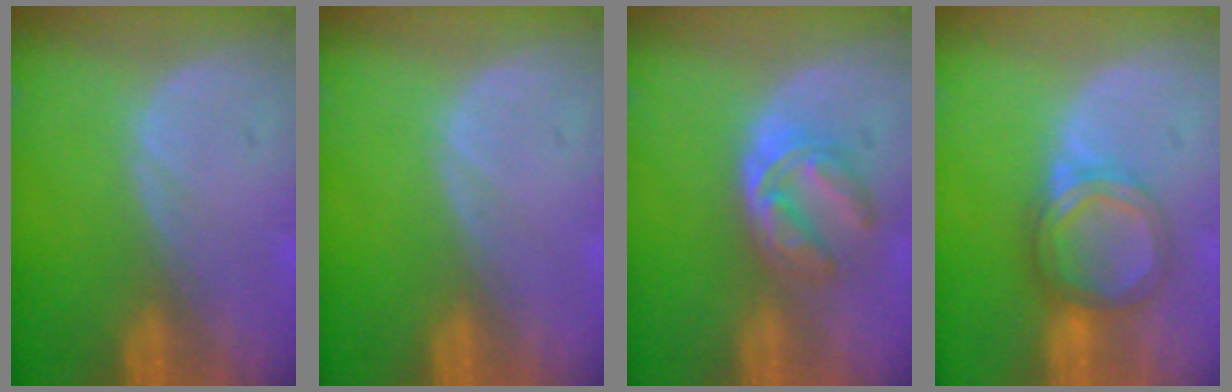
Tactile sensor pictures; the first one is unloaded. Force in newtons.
{"total": 0.0}
{"total": 6.1, "press": 5.2, "slide": 3.2}
{"total": 5.3, "press": 5.1, "slide": 1.5}